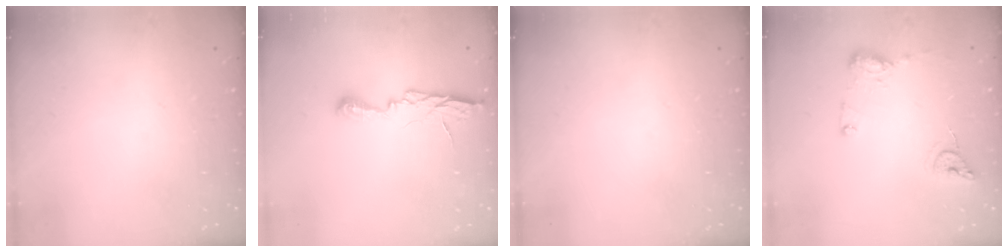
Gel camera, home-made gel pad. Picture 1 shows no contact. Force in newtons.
{"total": 7.0, "press": 7.0, "slide": 0.7}
{"total": 0.0}
{"total": 10.4, "press": 10.3, "slide": 0.9}